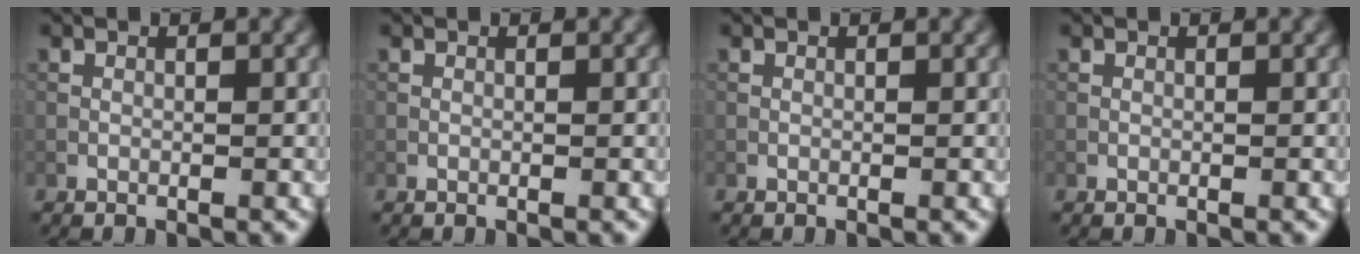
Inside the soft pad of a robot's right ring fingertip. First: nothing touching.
{"total": 0.0}
{"total": 0.0}
{"total": 0.0}